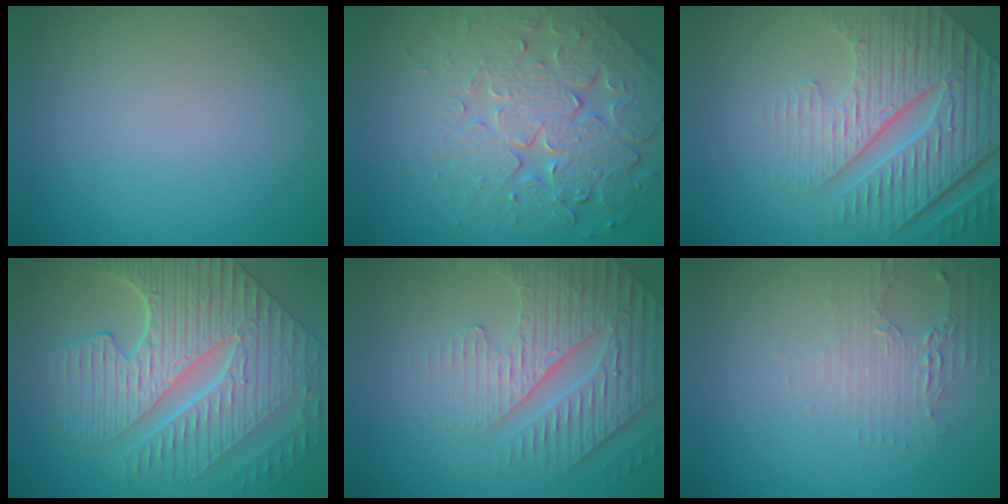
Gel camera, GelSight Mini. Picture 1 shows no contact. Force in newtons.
{"total": 7.7, "press": 5.8, "slide": 5.0}
{"total": 8.0, "press": 5.8, "slide": 5.5}
{"total": 10.1, "press": 7.1, "slide": 7.1}
{"total": 4.4, "press": 4.1, "slide": 1.4}
{"total": 2.1, "press": 2.0, "slide": 0.4}